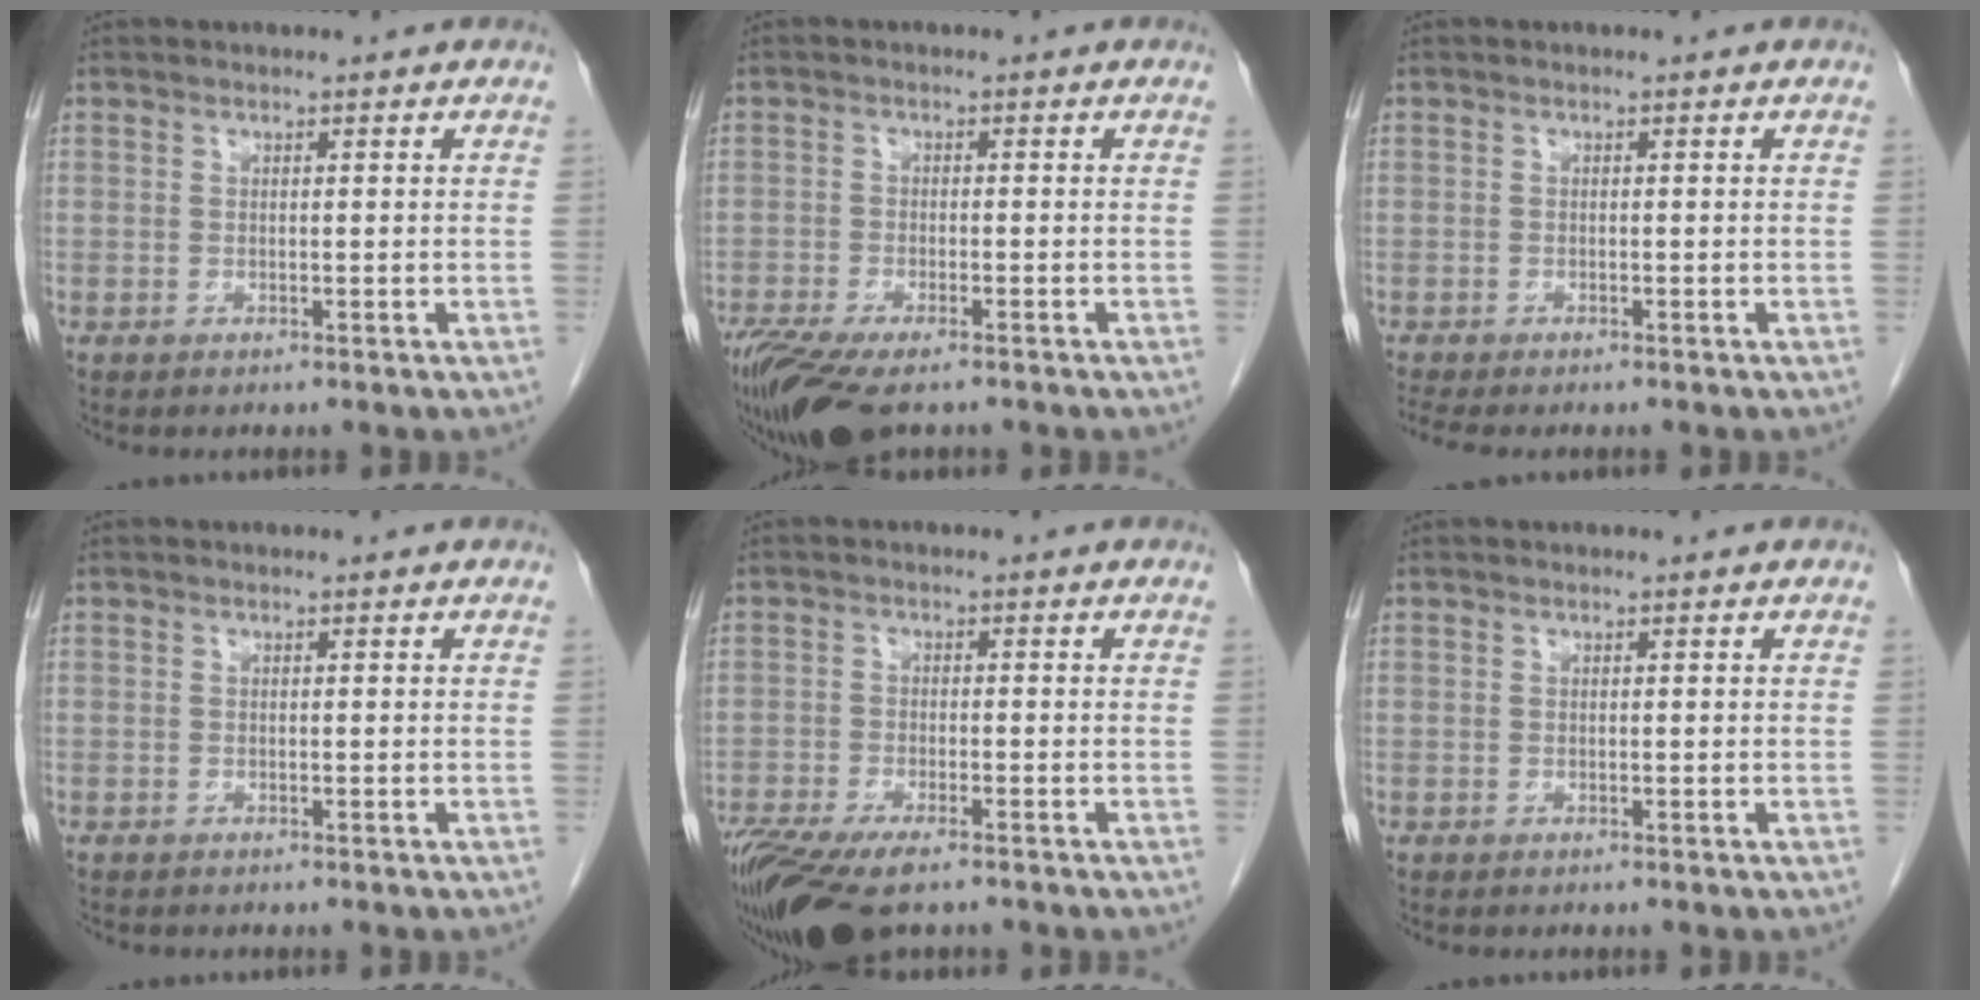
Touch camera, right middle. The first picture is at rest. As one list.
[{"total": 10.8, "force": [-7.9, 3.1, 6.7], "torque": [-0.119, -0.022, -0.129]}, {"total": 2.8, "force": [-2.5, 0.3, 1.3], "torque": [-0.026, -0.010, -0.038]}, {"total": 0.6, "force": [-0.6, 0.2, 0.1], "torque": [-0.008, 0.001, -0.010]}, {"total": 12.6, "force": [-9.1, 3.7, 7.9], "torque": [-0.152, -0.024, -0.149]}, {"total": 0.0}]